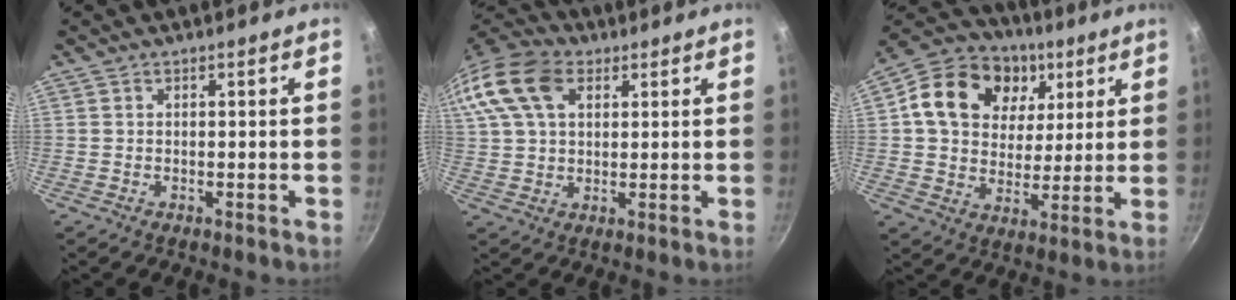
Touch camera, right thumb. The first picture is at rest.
{"total": 19.9, "force": [7.7, 13.4, 12.5], "torque": [-0.284, 0.035, 0.134]}
{"total": 19.7, "force": [6.5, 15.2, 10.7], "torque": [-0.164, 0.000, 0.101]}